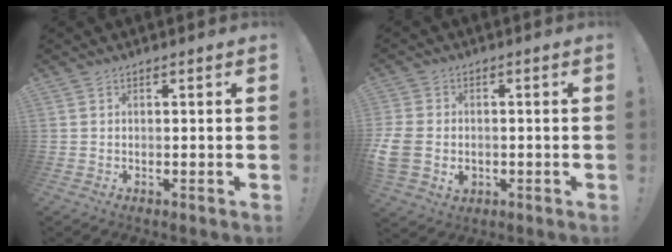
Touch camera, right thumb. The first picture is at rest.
{"total": 8.4, "force": [-1.5, 6.8, 4.8], "torque": [-0.095, 0.004, -0.025]}